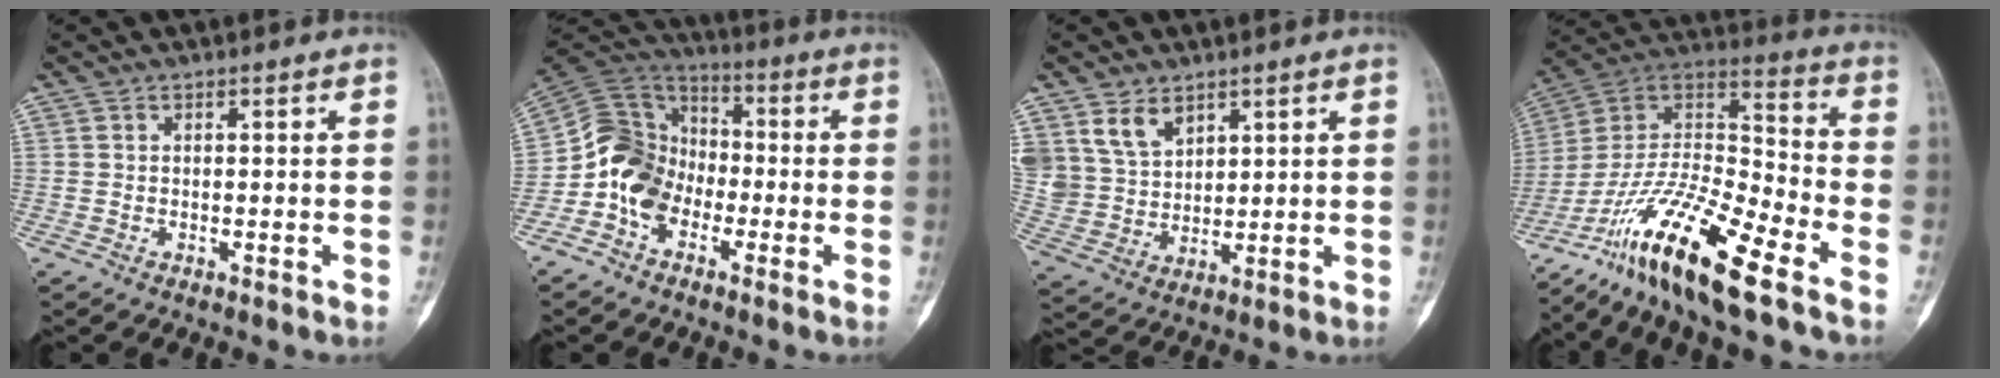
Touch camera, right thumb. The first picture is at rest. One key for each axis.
{"total": 12.0, "fx": -4.2, "fy": 9.1, "fz": 6.5, "tx": -0.108, "ty": 0.062, "tz": -0.095}
{"total": 9.2, "fx": 5.5, "fy": 6.2, "fz": 4.1, "tx": -0.060, "ty": -0.023, "tz": 0.121}
{"total": 23.5, "fx": -14.5, "fy": 5.3, "fz": 17.7, "tx": -0.358, "ty": 0.054, "tz": -0.265}